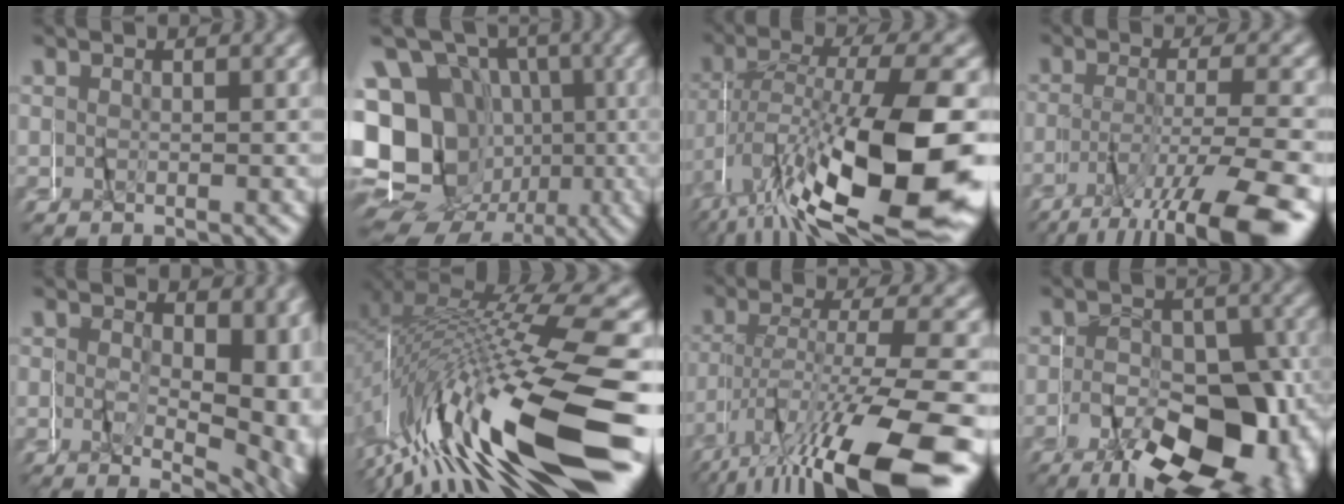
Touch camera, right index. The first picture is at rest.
{"total": 15.4, "force": [-2.6, 13.2, 7.7], "torque": [-0.164, -0.046, -0.050]}
{"total": 13.3, "force": [-4.9, 4.5, 11.5], "torque": [-0.206, -0.014, -0.058]}
{"total": 8.1, "force": [-5.1, 1.2, 6.2], "torque": [-0.102, -0.016, -0.079]}
{"total": 6.1, "force": [-0.6, 3.2, 5.1], "torque": [-0.067, -0.019, -0.007]}
{"total": 13.5, "force": [-5.8, 4.4, 11.4], "torque": [-0.204, -0.008, -0.079]}
{"total": 9.4, "force": [-5.8, 1.1, 7.3], "torque": [-0.116, 0.003, -0.089]}
{"total": 13.7, "force": [-5.9, 8.3, 9.2], "torque": [-0.147, -0.047, -0.075]}